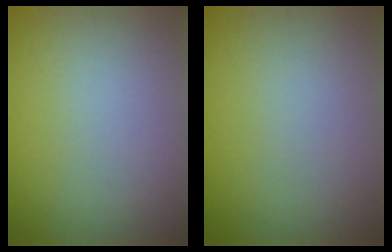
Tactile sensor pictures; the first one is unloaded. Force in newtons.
{"total": 0.0}